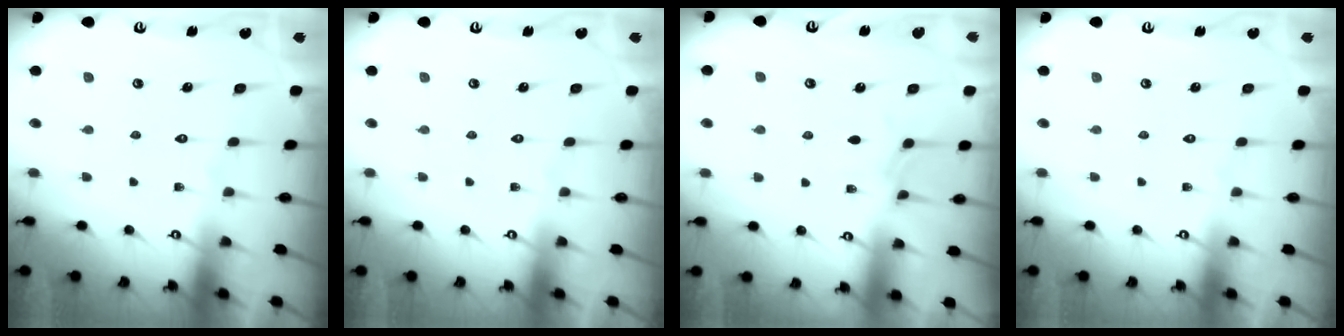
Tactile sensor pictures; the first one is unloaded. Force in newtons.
{"total": 0.0}
{"total": 4.0, "press": 3.9, "slide": 0.7}
{"total": 0.0}